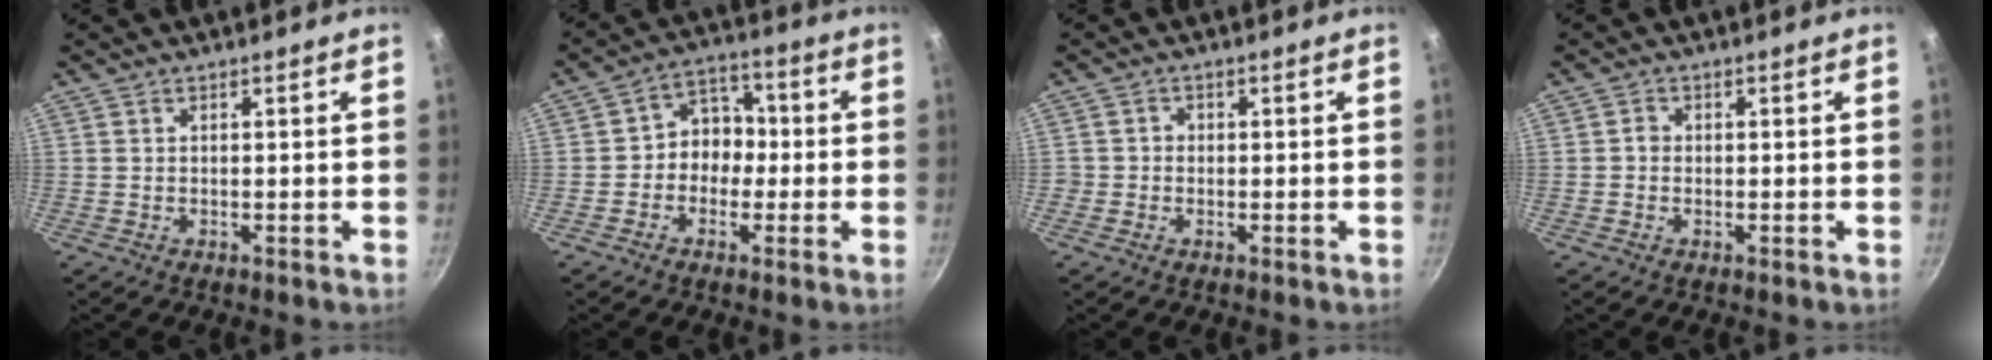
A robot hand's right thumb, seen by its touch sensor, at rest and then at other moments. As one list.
[{"total": 7.3, "force": [-1.0, 6.2, 3.7], "torque": [-0.004, 0.029, -0.031]}, {"total": 1.5, "force": [-0.4, 1.4, 0.3], "torque": [0.004, 0.003, -0.009]}, {"total": 1.1, "force": [-0.2, 1.0, 0.4], "torque": [-0.004, 0.005, -0.006]}]